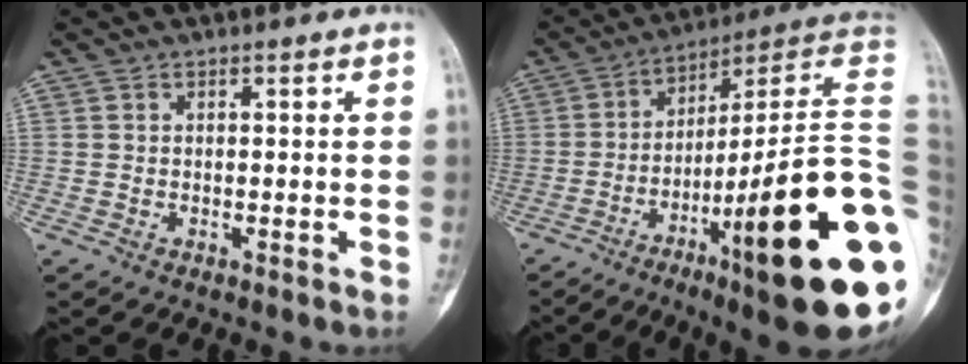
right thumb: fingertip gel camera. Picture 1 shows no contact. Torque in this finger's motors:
{"motor_torque": [3.79, 1.21, 2.13, -0.63, 0.67]}